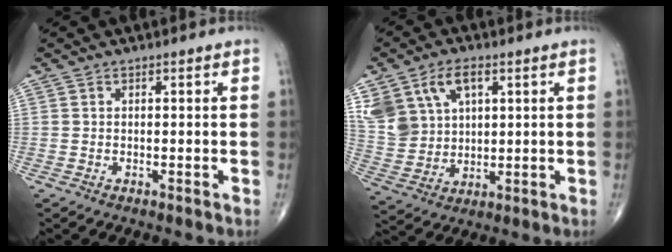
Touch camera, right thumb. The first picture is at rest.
{"total": 13.0, "force": [5.6, 8.9, 7.7], "torque": [-0.145, -0.008, 0.122]}